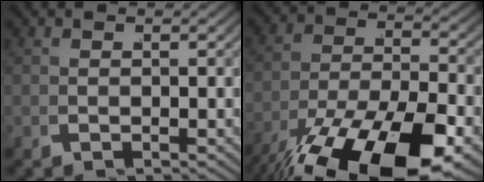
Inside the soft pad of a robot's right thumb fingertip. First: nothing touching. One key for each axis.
{"total": 12.2, "fx": -5.1, "fy": 6.1, "fz": 9.3, "tx": -0.160, "ty": -0.044, "tz": -0.052}